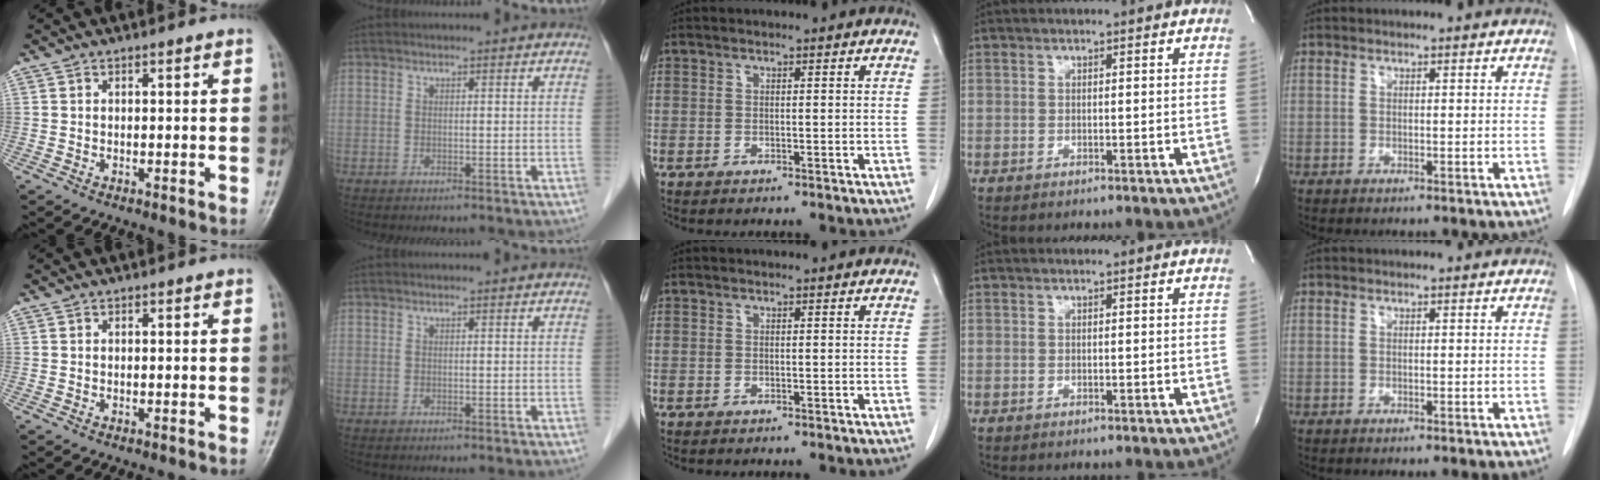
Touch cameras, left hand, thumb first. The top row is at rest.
{}